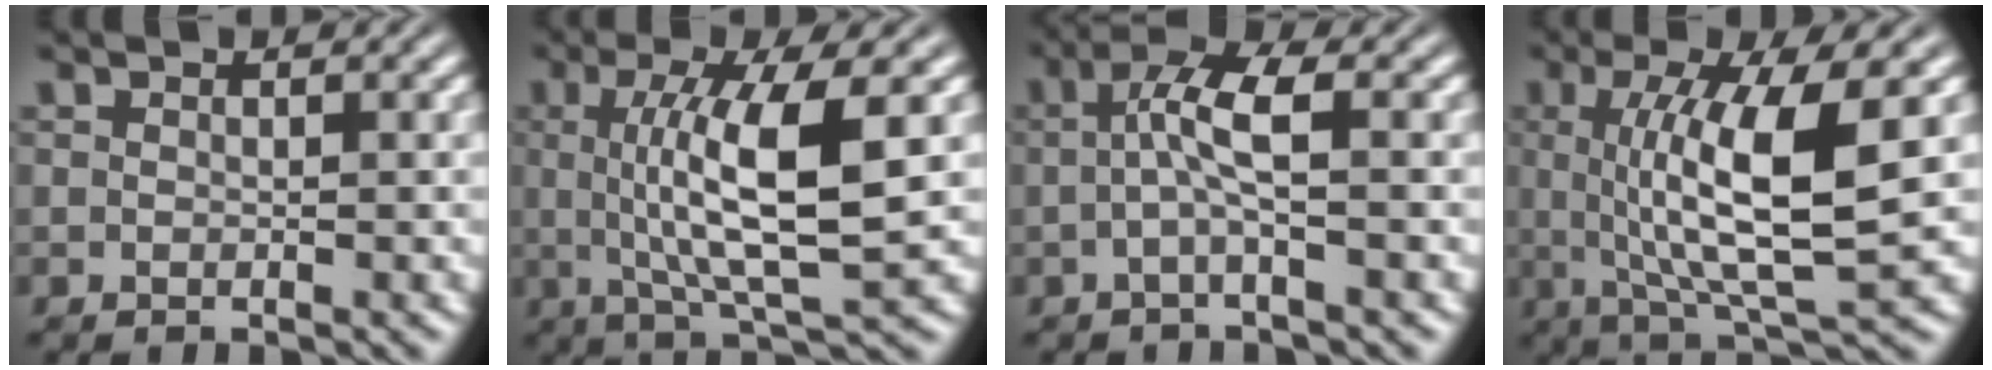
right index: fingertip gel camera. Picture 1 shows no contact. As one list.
[{"total": 7.4, "force": [0.9, 0.8, 7.3], "torque": [-0.122, -0.010, 0.027]}, {"total": 3.8, "force": [0.1, 0.3, 3.7], "torque": [-0.066, 0.003, 0.000]}, {"total": 8.4, "force": [1.0, 1.3, 8.3], "torque": [-0.137, -0.013, 0.031]}]